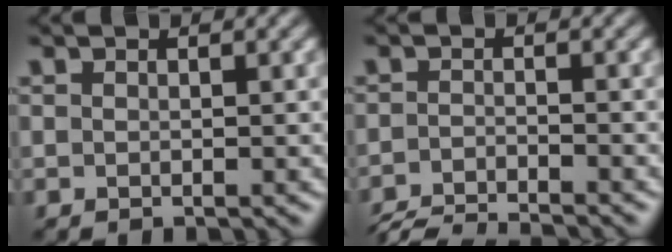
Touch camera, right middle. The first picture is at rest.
{"total": 4.9, "force": [-4.7, 0.5, 1.4], "torque": [-0.029, -0.016, -0.082]}